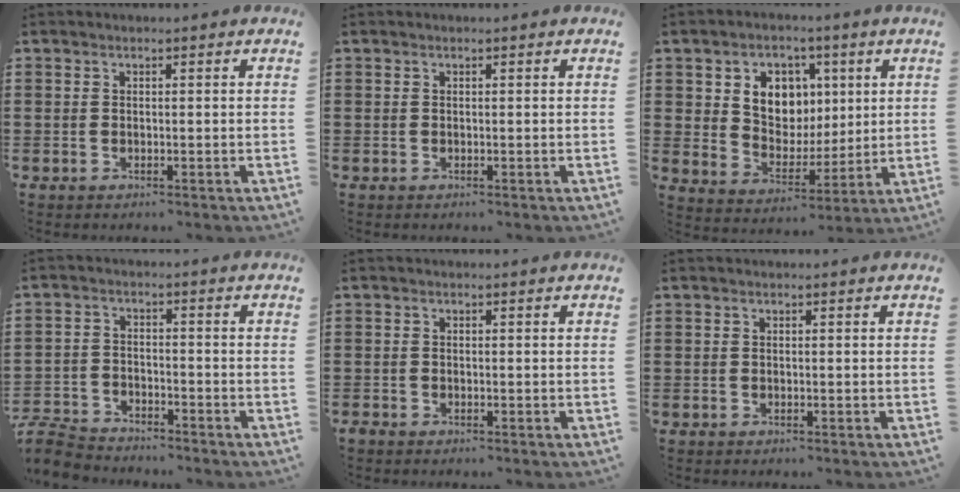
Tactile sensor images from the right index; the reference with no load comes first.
{"total": 0.0}
{"total": 7.3, "force": [2.8, 6.2, 2.6], "torque": [-0.062, -0.002, 0.047]}
{"total": 4.9, "force": [-4.8, 0.9, 0.8], "torque": [-0.035, -0.003, -0.101]}
{"total": 0.7, "force": [-0.6, 0.2, 0.1], "torque": [-0.004, -0.003, -0.013]}
{"total": 0.0}